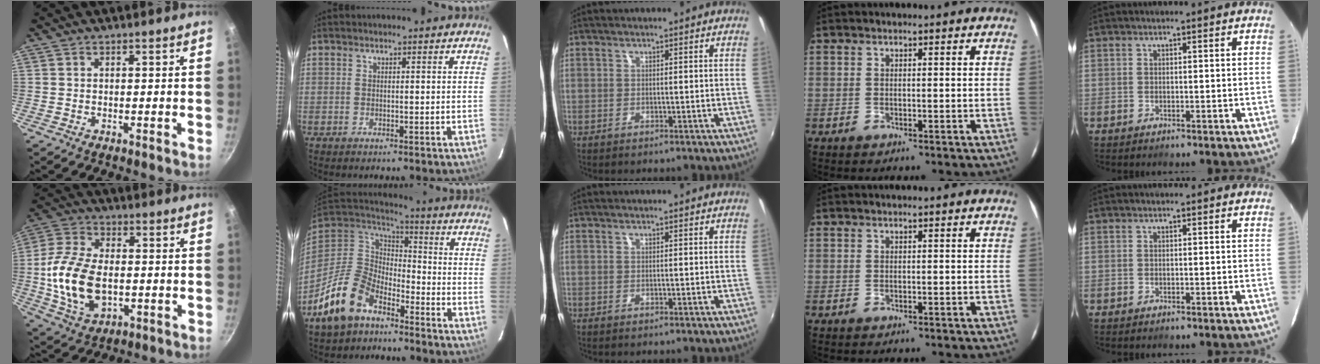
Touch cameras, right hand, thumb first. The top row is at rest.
{"thumb": {"total": 15.8, "force": [-1.4, 9.6, 12.4], "torque": [-0.238, 0.009, -0.026]}, "index": {"total": 15.4, "force": [-9.8, 8.6, 8.3], "torque": [-0.198, 0.008, -0.182]}}